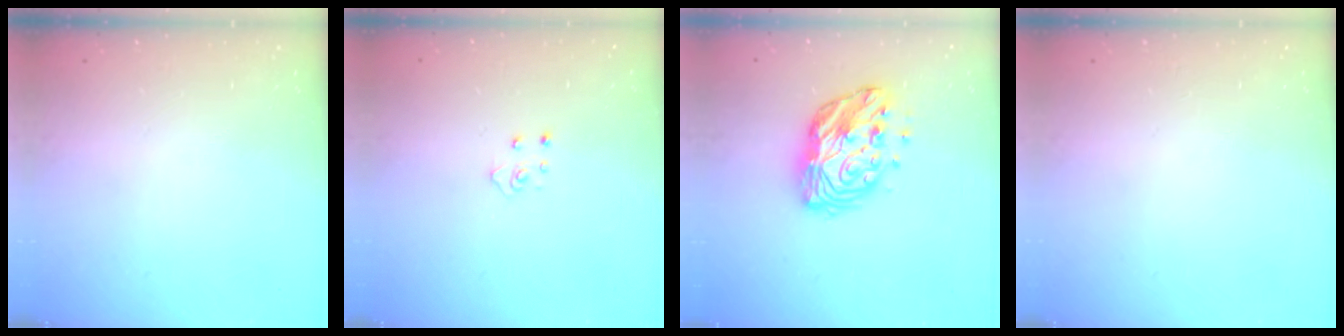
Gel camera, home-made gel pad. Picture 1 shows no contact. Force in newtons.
{"total": 4.0, "press": 4.0, "slide": 0.4}
{"total": 12.7, "press": 12.7, "slide": 0.6}
{"total": 0.0}